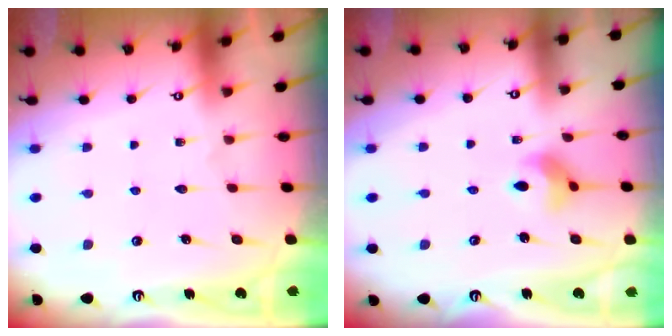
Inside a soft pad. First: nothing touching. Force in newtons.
{"total": 6.0, "press": 6.0, "slide": 0.6}